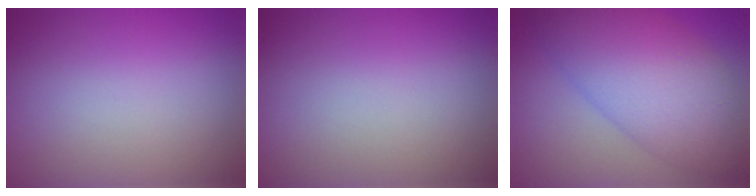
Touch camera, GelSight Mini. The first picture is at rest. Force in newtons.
{"total": 0.0}
{"total": 8.8, "press": 8.8, "slide": 0.2}